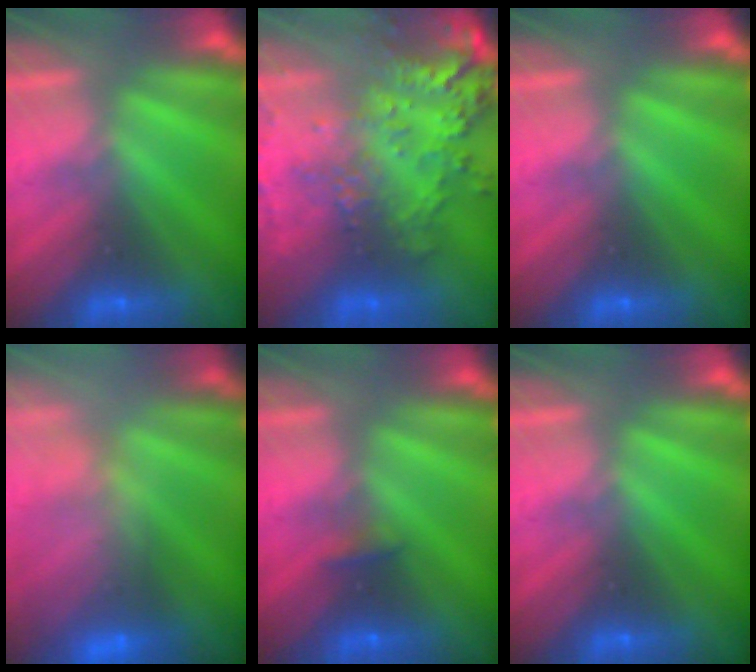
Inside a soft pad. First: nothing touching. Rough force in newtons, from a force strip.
{"total": 7.7}
{"total": 0.0}
{"total": 7.6}
{"total": 2.3}
{"total": 0.0}